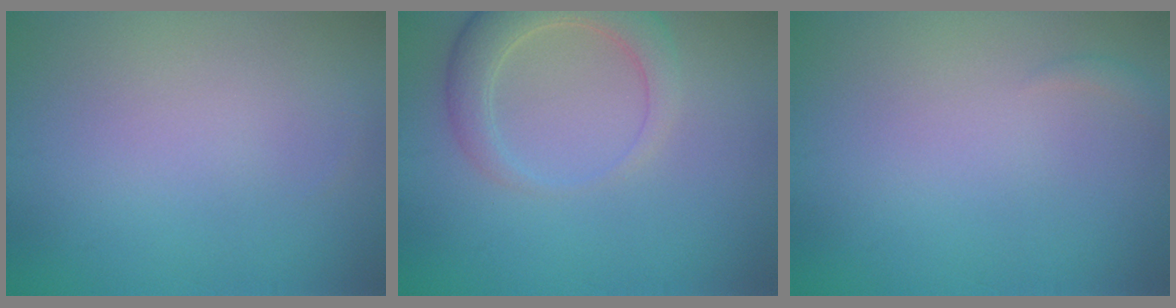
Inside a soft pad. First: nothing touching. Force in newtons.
{"total": 4.1, "press": 4.0, "slide": 0.5}
{"total": 0.5, "press": 0.5, "slide": 0.0}